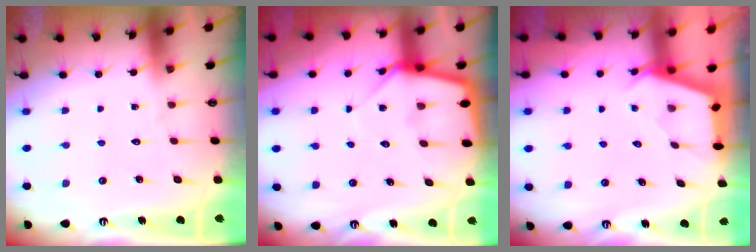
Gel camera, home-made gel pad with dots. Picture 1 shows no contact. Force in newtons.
{"total": 5.8, "press": 5.8, "slide": 0.6}
{"total": 2.5, "press": 2.5, "slide": 0.3}